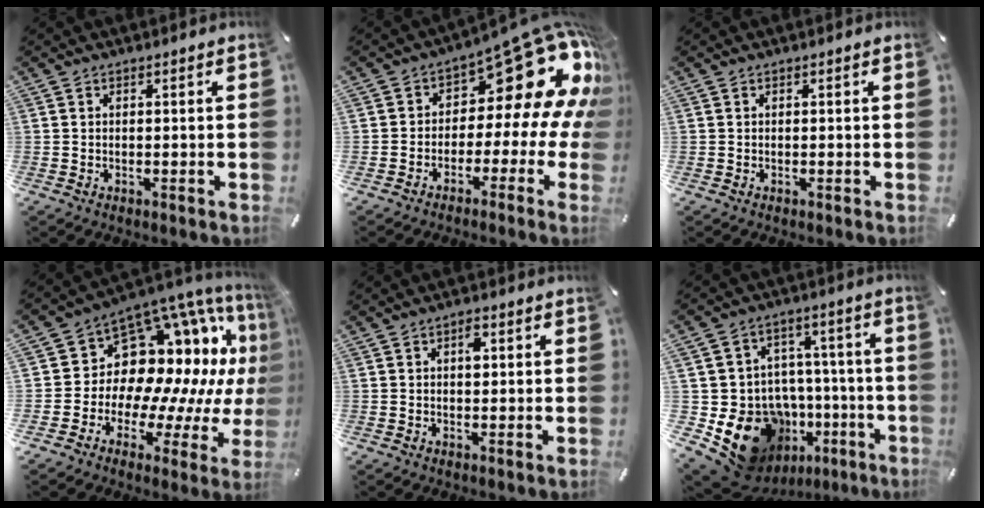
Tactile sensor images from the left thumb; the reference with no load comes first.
{"total": 20.9, "force": [8.8, 10.4, 15.8], "torque": [-0.209, -0.068, 0.148]}
{"total": 0.0}
{"total": 14.0, "force": [6.7, 10.0, 7.1], "torque": [-0.083, -0.115, 0.122]}
{"total": 2.7, "force": [0.7, 1.4, 2.1], "torque": [-0.021, -0.002, 0.005]}
{"total": 18.5, "force": [-7.8, 14.4, 8.6], "torque": [-0.138, 0.038, -0.099]}